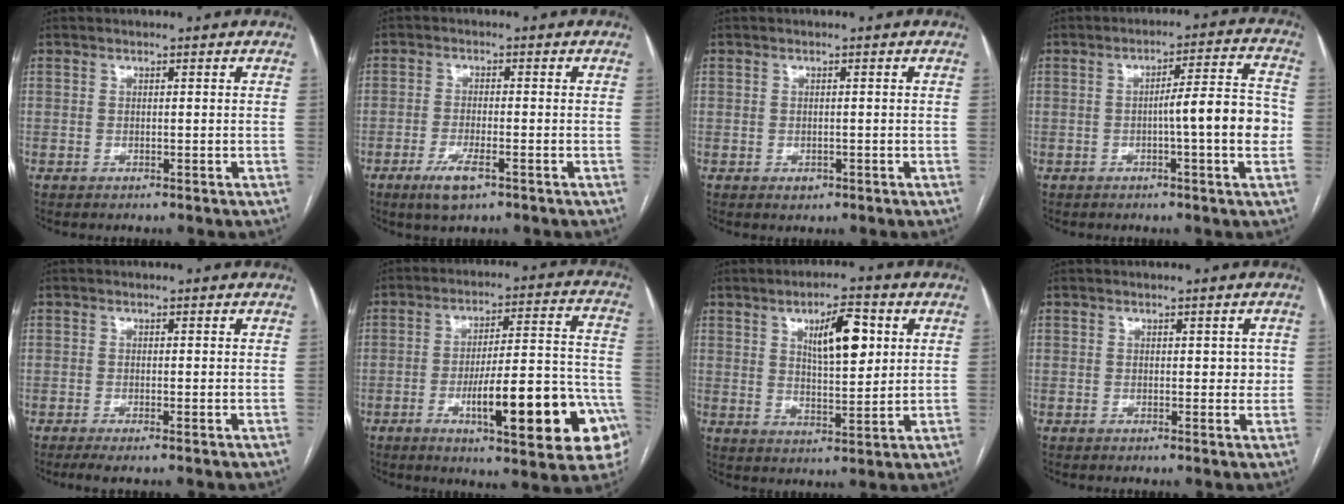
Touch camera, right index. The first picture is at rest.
{"total": 4.6, "force": [-2.6, 1.0, 3.6], "torque": [-0.074, -0.005, -0.045]}
{"total": 1.2, "force": [-0.5, 1.0, 0.5], "torque": [-0.005, 0.003, -0.002]}
{"total": 9.3, "force": [-1.4, 0.4, 9.2], "torque": [-0.125, 0.018, -0.024]}
{"total": 1.9, "force": [-1.1, 0.1, 1.6], "torque": [-0.030, -0.006, -0.019]}
{"total": 20.2, "force": [-7.7, 3.7, 18.3], "torque": [-0.189, 0.023, -0.097]}
{"total": 8.9, "force": [3.2, 2.6, 7.9], "torque": [-0.127, 0.006, 0.055]}
{"total": 2.2, "force": [0.4, 1.4, 1.7], "torque": [-0.014, 0.007, 0.005]}